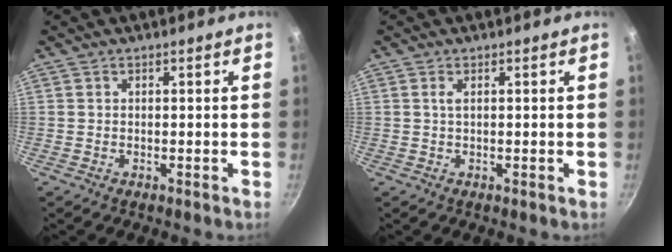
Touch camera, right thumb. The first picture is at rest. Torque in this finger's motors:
{"motor_torque": [0.03, -0.61, -0.31, -0.05, -0.04]}